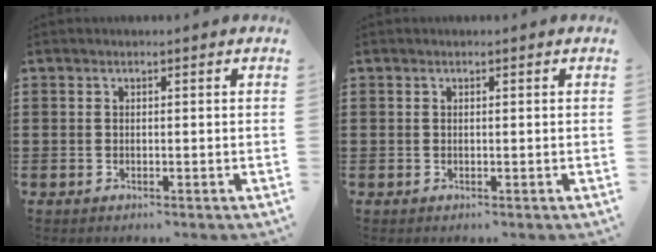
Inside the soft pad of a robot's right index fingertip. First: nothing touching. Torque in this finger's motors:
{"motor_torque": [0.15, 0.21, 0.00, -0.01]}